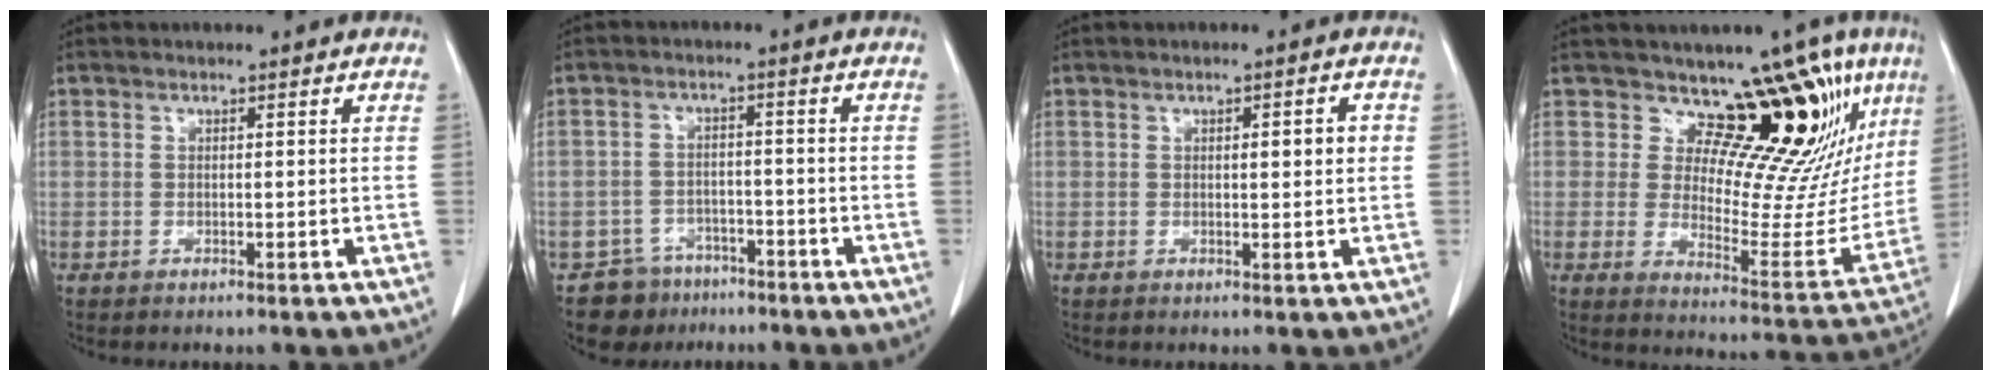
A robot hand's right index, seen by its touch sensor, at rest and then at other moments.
{"total": 6.3, "force": [-4.6, 4.4, -0.4], "torque": [0.017, 0.019, -0.071]}
{"total": 3.0, "force": [0.5, 0.6, 2.8], "torque": [-0.040, 0.003, 0.007]}
{"total": 17.1, "force": [11.0, 5.9, 11.6], "torque": [-0.131, -0.032, 0.137]}